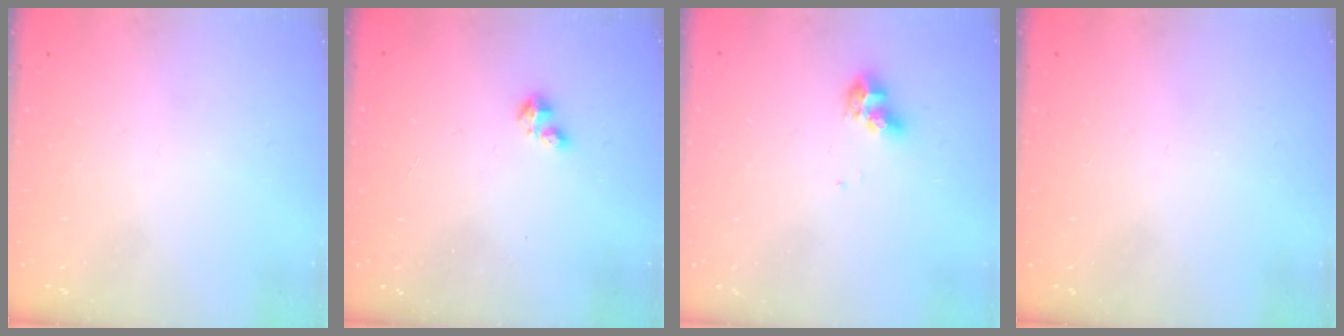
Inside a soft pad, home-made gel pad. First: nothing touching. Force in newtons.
{"total": 1.6, "press": 1.6, "slide": 0.4}
{"total": 8.1, "press": 8.1, "slide": 0.8}
{"total": 0.0}